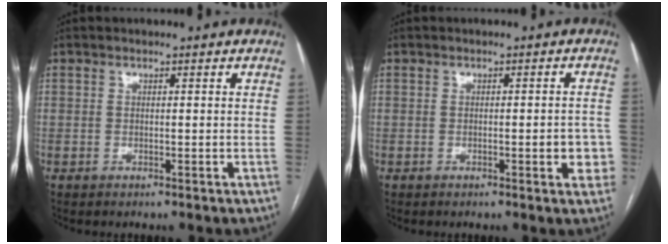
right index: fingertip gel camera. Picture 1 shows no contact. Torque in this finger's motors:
{"motor_torque": [1.16, -0.27, 0.46, 0.07]}